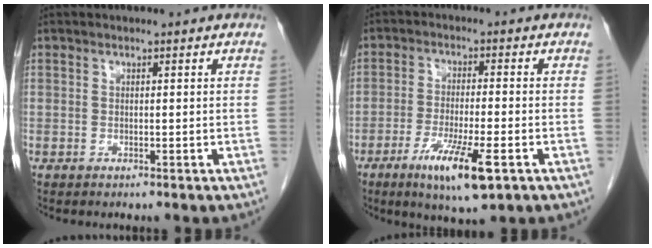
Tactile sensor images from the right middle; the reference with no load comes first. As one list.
[{"total": 9.2, "force": [-4.5, 1.1, 7.9], "torque": [-0.145, -0.021, -0.072]}]